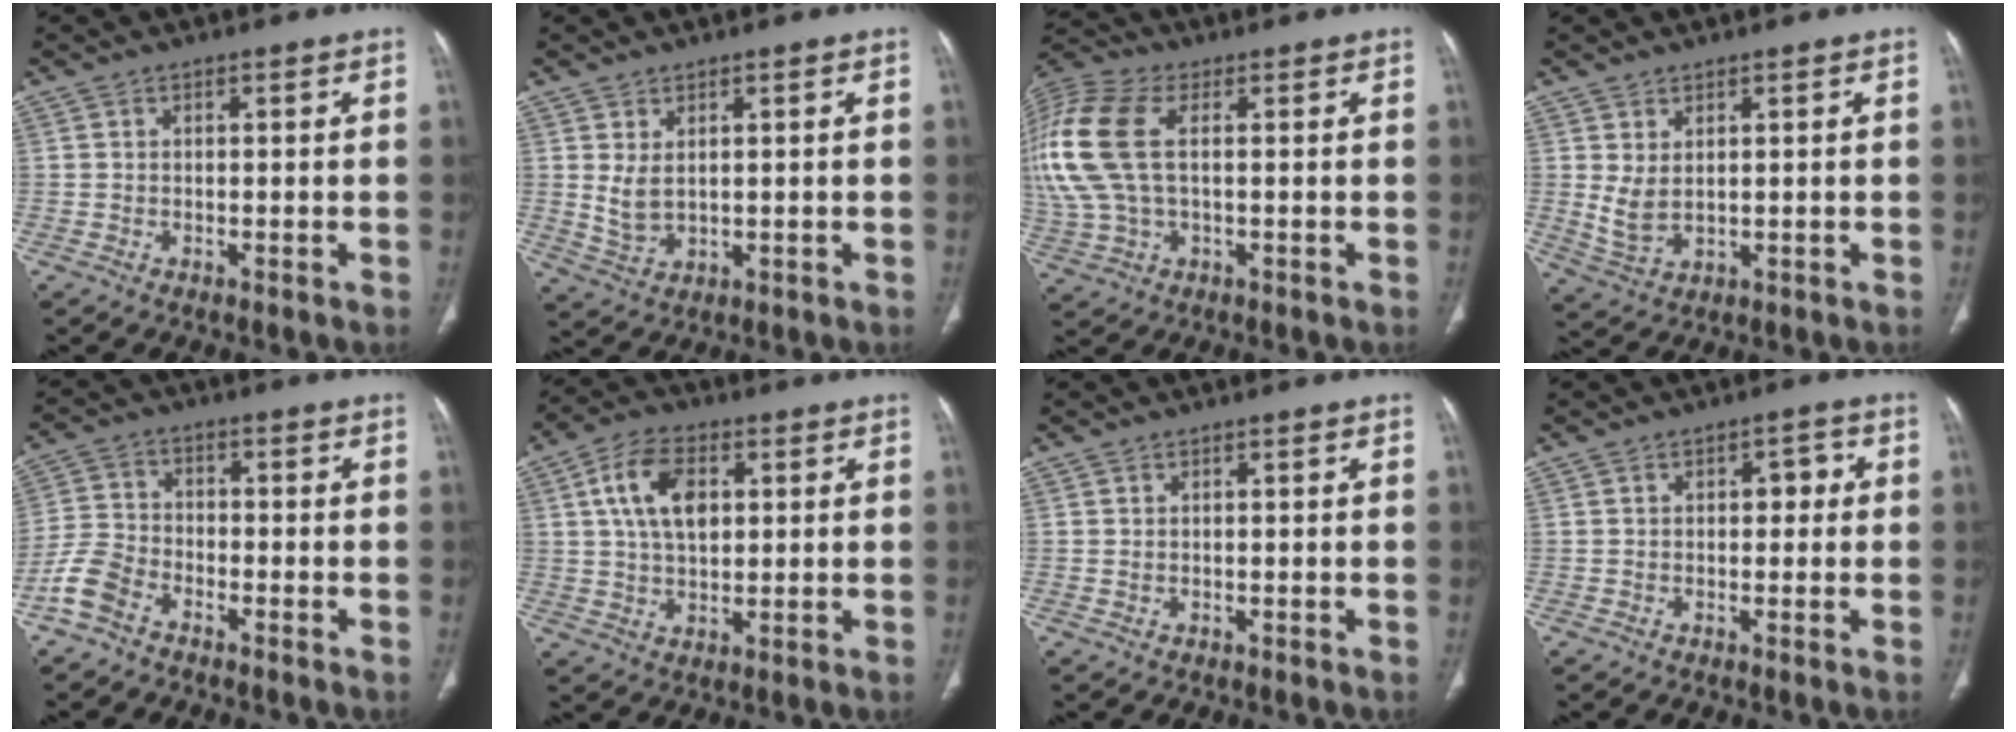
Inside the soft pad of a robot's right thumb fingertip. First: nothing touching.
{"total": 4.0, "force": [1.0, 2.3, 3.1], "torque": [-0.056, -0.010, 0.033]}
{"total": 17.8, "force": [2.5, 10.1, 14.4], "torque": [-0.360, 0.016, 0.045]}
{"total": 4.4, "force": [1.1, 2.5, 3.5], "torque": [-0.067, -0.009, 0.035]}
{"total": 6.1, "force": [-4.1, 3.4, 2.9], "torque": [-0.060, 0.018, -0.092]}
{"total": 10.1, "force": [2.7, 6.2, 7.6], "torque": [-0.125, 0.001, 0.046]}
{"total": 0.0}
{"total": 3.0, "force": [0.3, 1.9, 2.3], "torque": [-0.011, 0.008, -0.002]}